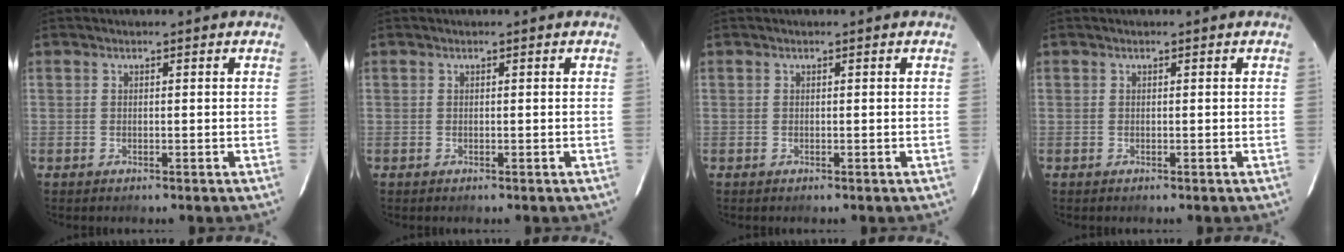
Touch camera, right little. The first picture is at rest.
{"total": 0.0}
{"total": 0.0}
{"total": 0.0}